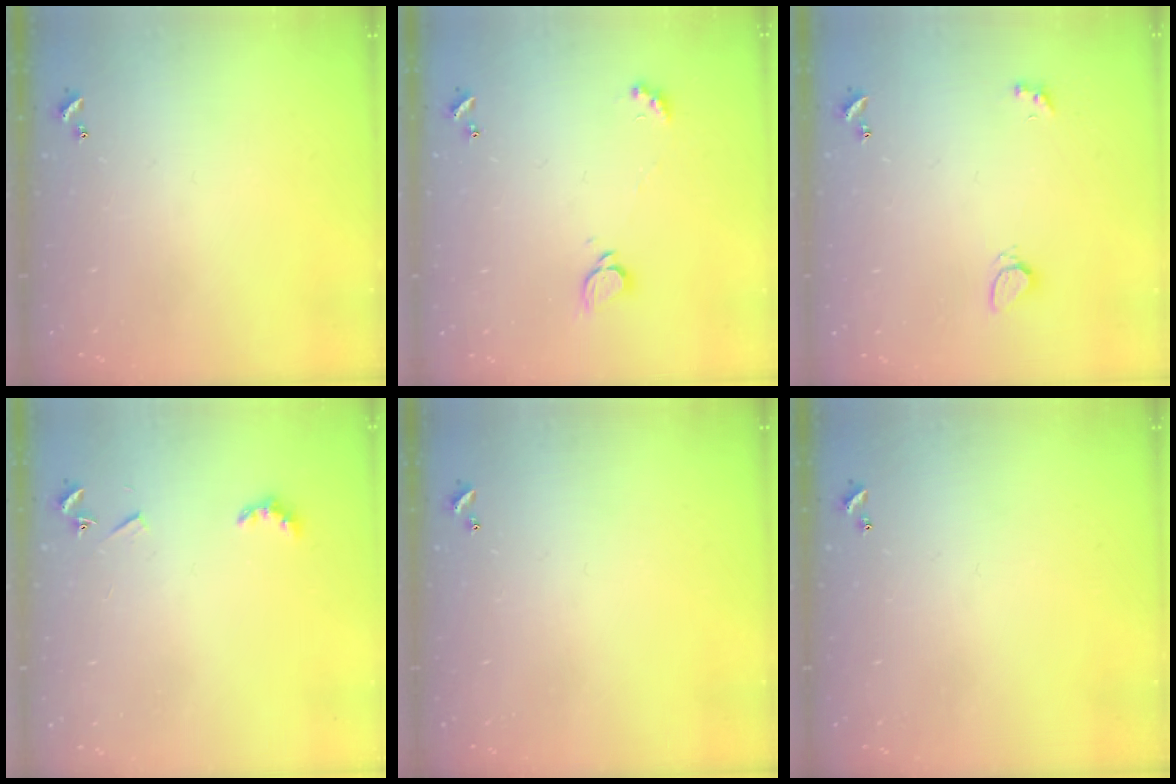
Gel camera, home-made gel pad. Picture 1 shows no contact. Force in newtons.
{"total": 2.1, "press": 2.1, "slide": 0.3}
{"total": 2.1, "press": 2.0, "slide": 0.6}
{"total": 4.0, "press": 3.9, "slide": 0.7}
{"total": 0.0}
{"total": 0.0}